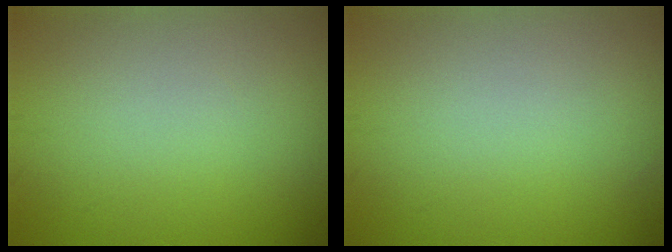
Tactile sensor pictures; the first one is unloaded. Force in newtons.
{"total": 0.0}